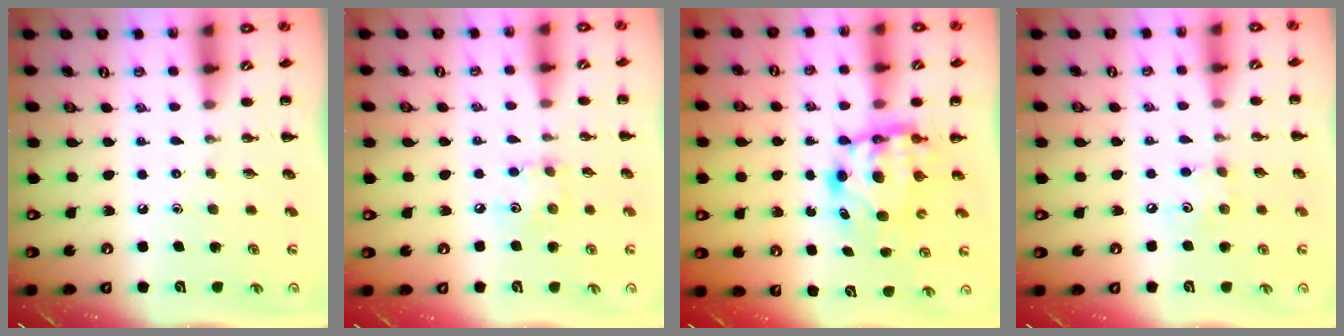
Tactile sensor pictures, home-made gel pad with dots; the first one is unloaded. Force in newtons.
{"total": 6.0, "press": 6.0, "slide": 0.9}
{"total": 5.6, "press": 5.5, "slide": 1.1}
{"total": 4.0, "press": 3.8, "slide": 1.0}